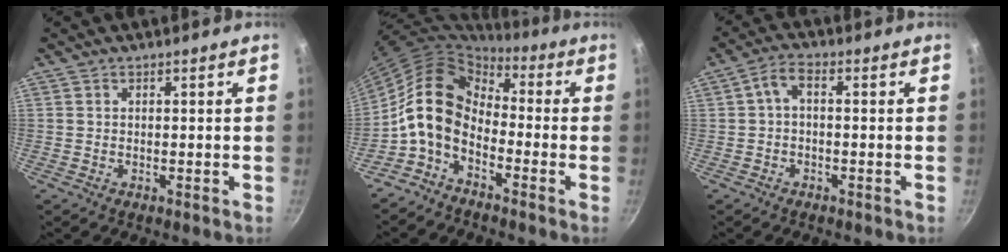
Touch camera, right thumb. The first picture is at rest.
{"total": 11.2, "force": [-3.2, 7.7, 7.5], "torque": [-0.121, 0.044, -0.081]}
{"total": 3.5, "force": [-0.5, 1.8, 3.0], "torque": [-0.069, 0.019, -0.014]}